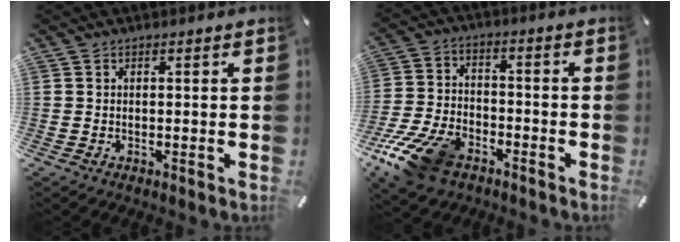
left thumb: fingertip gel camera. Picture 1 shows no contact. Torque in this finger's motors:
{"motor_torque": [-0.16, 2.89, 0.52, 0.48, 0.30]}